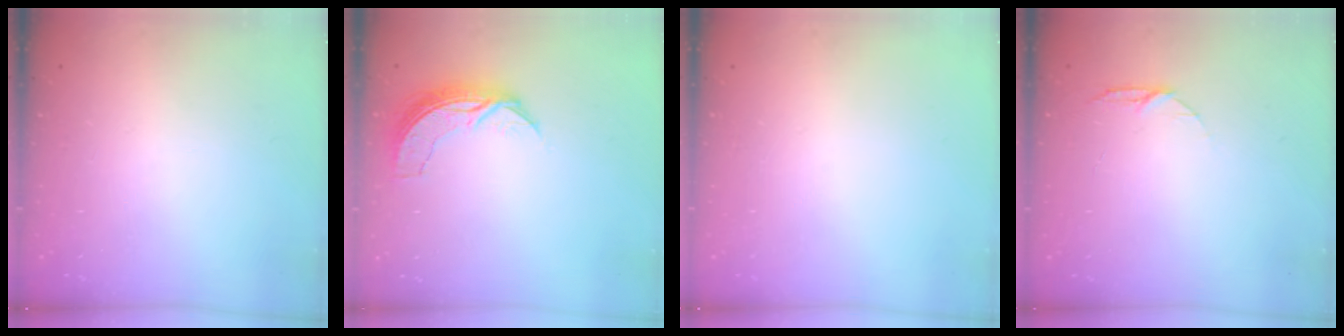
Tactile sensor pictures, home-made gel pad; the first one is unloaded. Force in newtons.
{"total": 7.4, "press": 7.3, "slide": 0.5}
{"total": 0.0}
{"total": 4.8, "press": 4.8, "slide": 0.6}